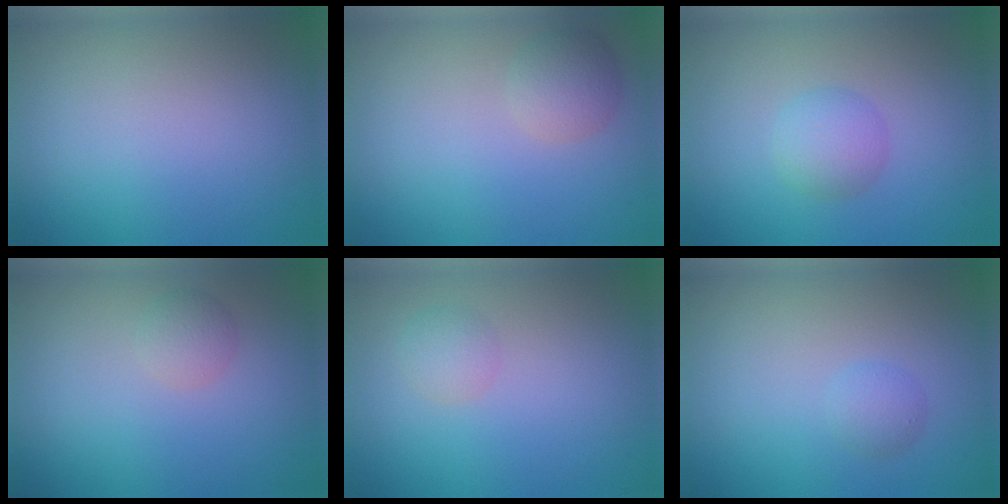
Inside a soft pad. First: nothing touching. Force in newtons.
{"total": 2.3, "press": 2.3, "slide": 0.2}
{"total": 2.4, "press": 2.4, "slide": 0.1}
{"total": 1.4, "press": 1.4, "slide": 0.0}
{"total": 1.4, "press": 1.4, "slide": 0.1}
{"total": 1.3, "press": 1.3, "slide": 0.1}